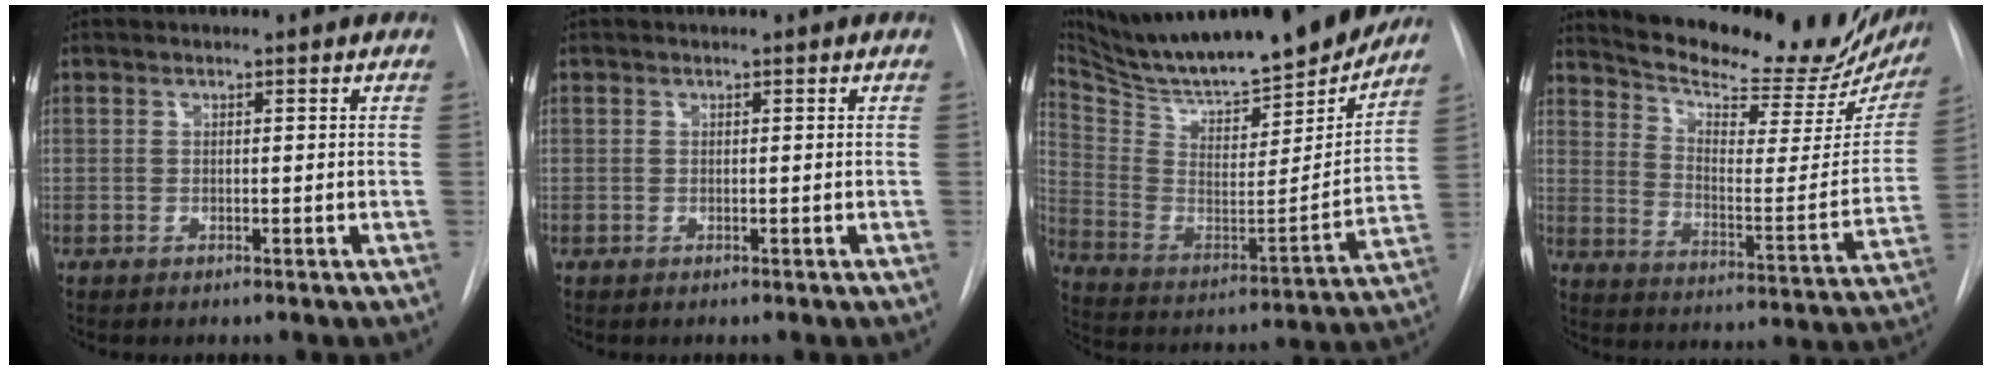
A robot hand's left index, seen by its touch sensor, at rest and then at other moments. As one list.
[{"total": 0.0}, {"total": 27.6, "force": [24.8, 4.1, 11.5], "torque": [-0.207, -0.056, 0.372]}, {"total": 25.8, "force": [22.7, 6.6, 10.3], "torque": [-0.159, -0.055, 0.295]}]